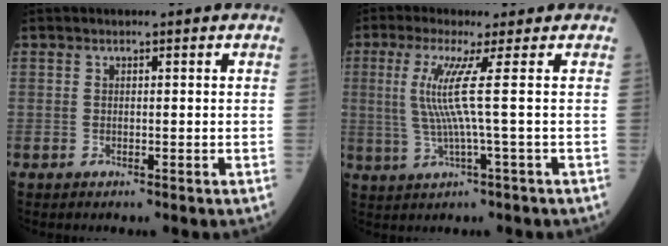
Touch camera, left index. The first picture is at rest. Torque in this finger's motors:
{"motor_torque": [0.33, 0.07, 0.52, 0.20]}